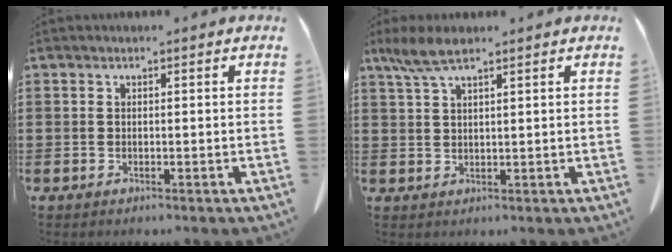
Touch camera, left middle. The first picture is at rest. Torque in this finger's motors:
{"motor_torque": [0.07, 0.08, 0.29, 0.06]}